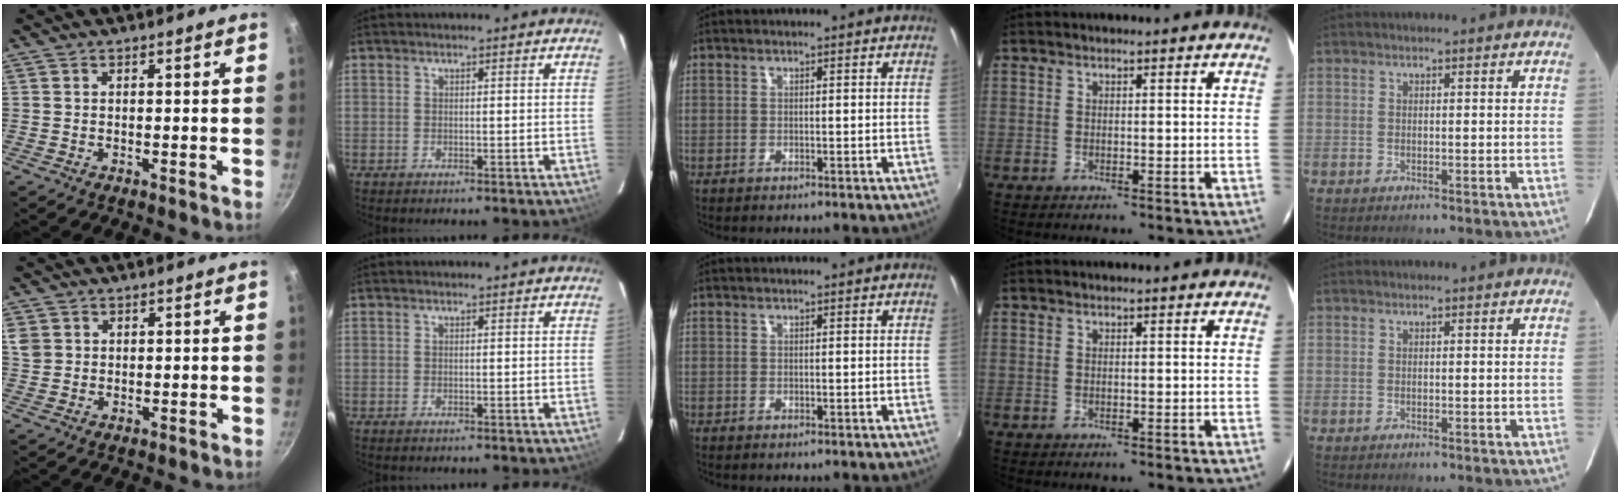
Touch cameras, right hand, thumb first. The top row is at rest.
{"thumb": {"total": 3.7, "force": [1.3, 3.2, 1.5], "torque": [-0.022, -0.003, 0.027]}}